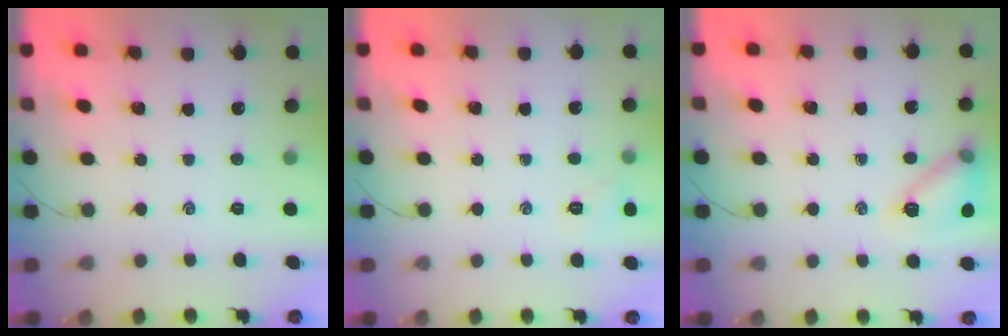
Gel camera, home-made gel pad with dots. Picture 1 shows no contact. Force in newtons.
{"total": 5.1, "press": 4.9, "slide": 1.3}
{"total": 12.4, "press": 12.4, "slide": 0.4}